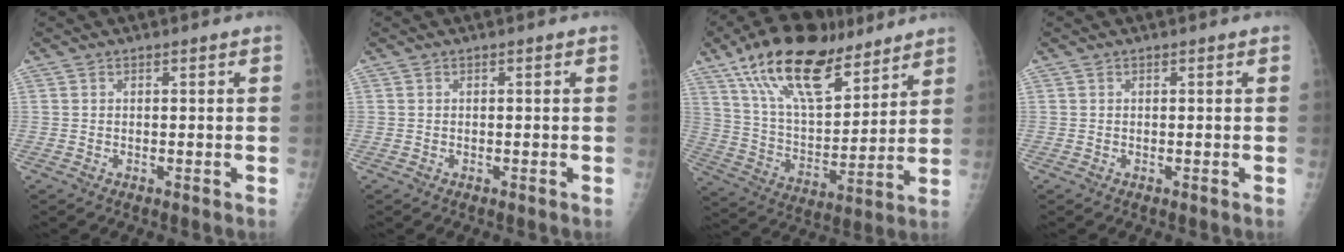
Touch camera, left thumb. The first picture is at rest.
{"total": 0.0}
{"total": 21.8, "force": [14.7, 9.0, 13.3], "torque": [-0.199, -0.048, 0.264]}
{"total": 0.0}